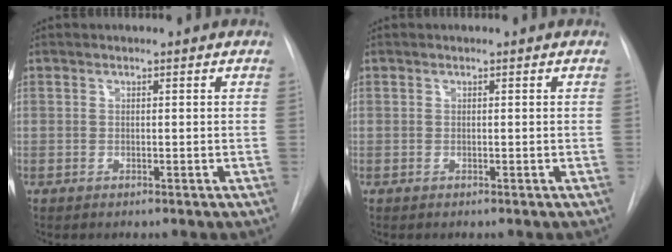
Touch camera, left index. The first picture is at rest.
{"total": 0.0}